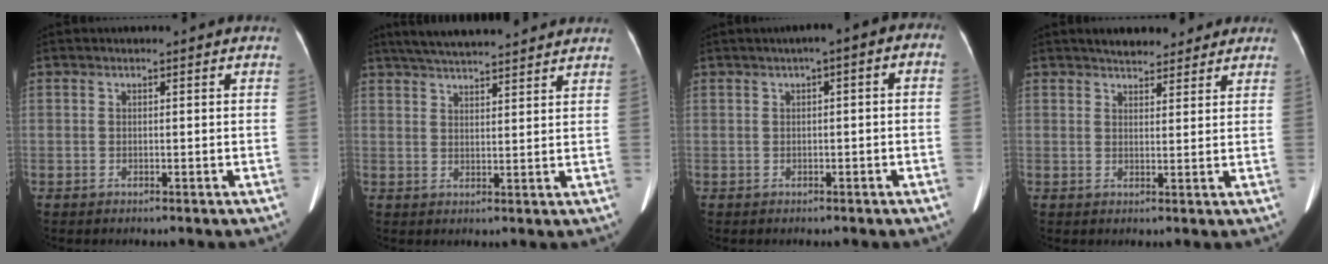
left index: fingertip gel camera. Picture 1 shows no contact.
{"total": 13.4, "force": [12.0, 1.6, 5.8], "torque": [-0.093, 0.035, 0.174]}
{"total": 3.7, "force": [0.6, 1.0, 3.5], "torque": [-0.038, 0.026, 0.001]}
{"total": 7.3, "force": [6.2, 2.7, 2.7], "torque": [-0.027, 0.019, 0.085]}